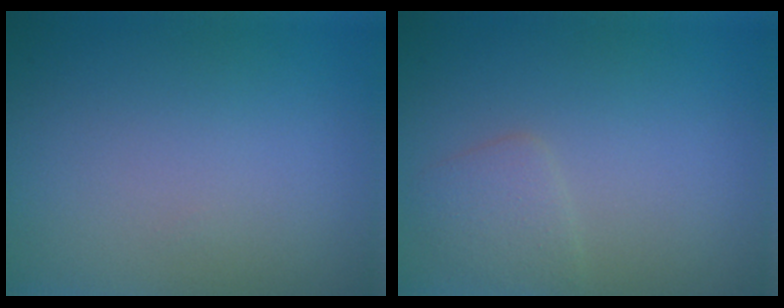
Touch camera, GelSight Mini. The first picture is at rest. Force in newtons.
{"total": 1.7, "press": 1.7, "slide": 0.0}